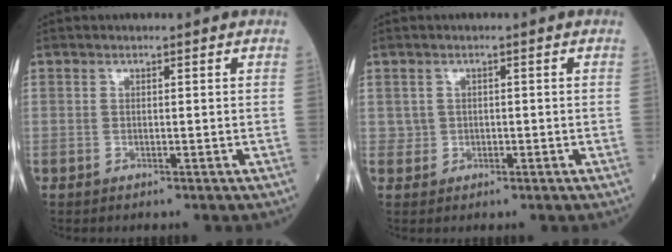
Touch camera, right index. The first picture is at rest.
{"total": 1.3, "force": [0.1, 1.3, 0.1], "torque": [0.003, 0.004, 0.001]}